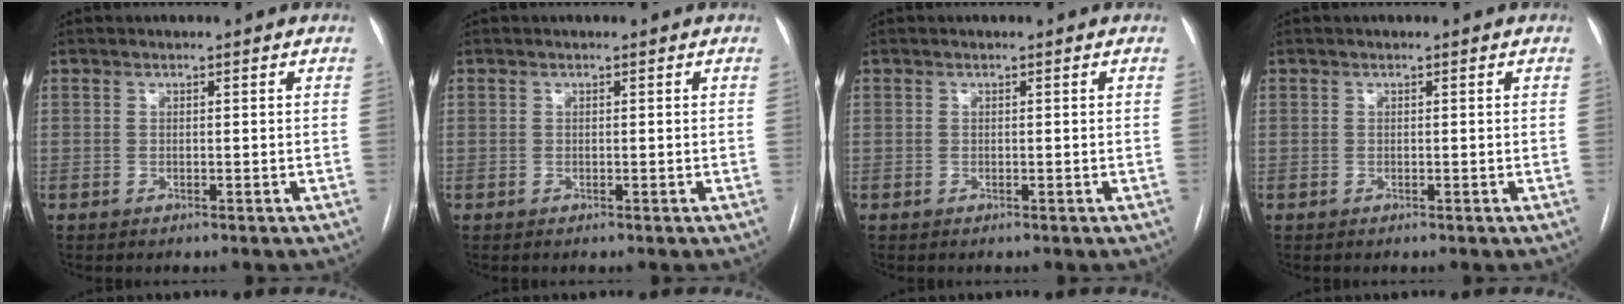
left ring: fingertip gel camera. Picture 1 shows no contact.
{"total": 0.0}
{"total": 0.0}
{"total": 0.0}